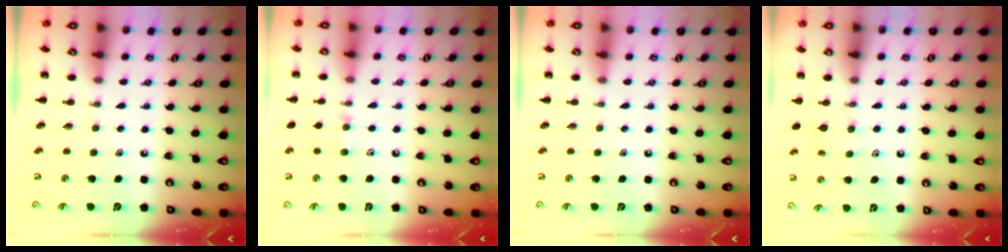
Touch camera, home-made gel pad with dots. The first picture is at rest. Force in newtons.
{"total": 5.6, "press": 5.4, "slide": 1.6}
{"total": 0.0}
{"total": 5.7, "press": 5.4, "slide": 2.0}